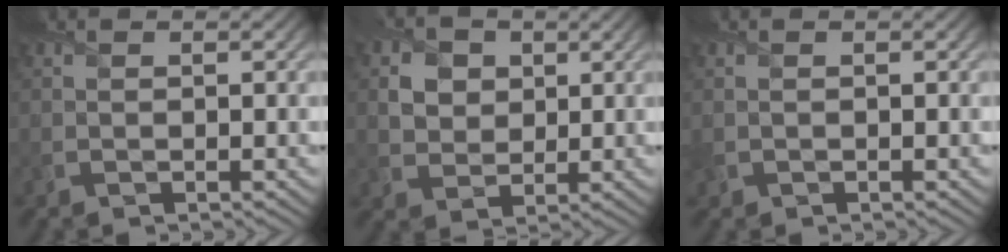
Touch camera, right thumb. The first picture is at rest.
{"total": 4.5, "force": [1.5, 3.8, 1.9], "torque": [-0.056, 0.001, 0.019]}
{"total": 0.7, "force": [0.1, 0.7, 0.2], "torque": [-0.009, -0.003, 0.002]}